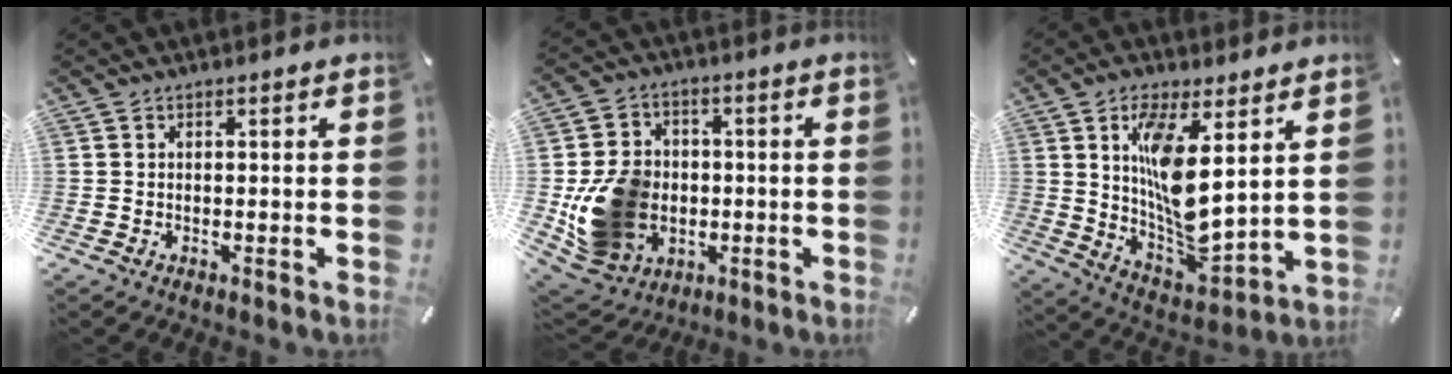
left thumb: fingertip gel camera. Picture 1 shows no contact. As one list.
[{"total": 14.1, "force": [-2.2, 12.1, 6.9], "torque": [-0.163, 0.012, -0.031]}, {"total": 14.2, "force": [5.2, 5.3, 12.1], "torque": [-0.234, -0.042, 0.088]}]